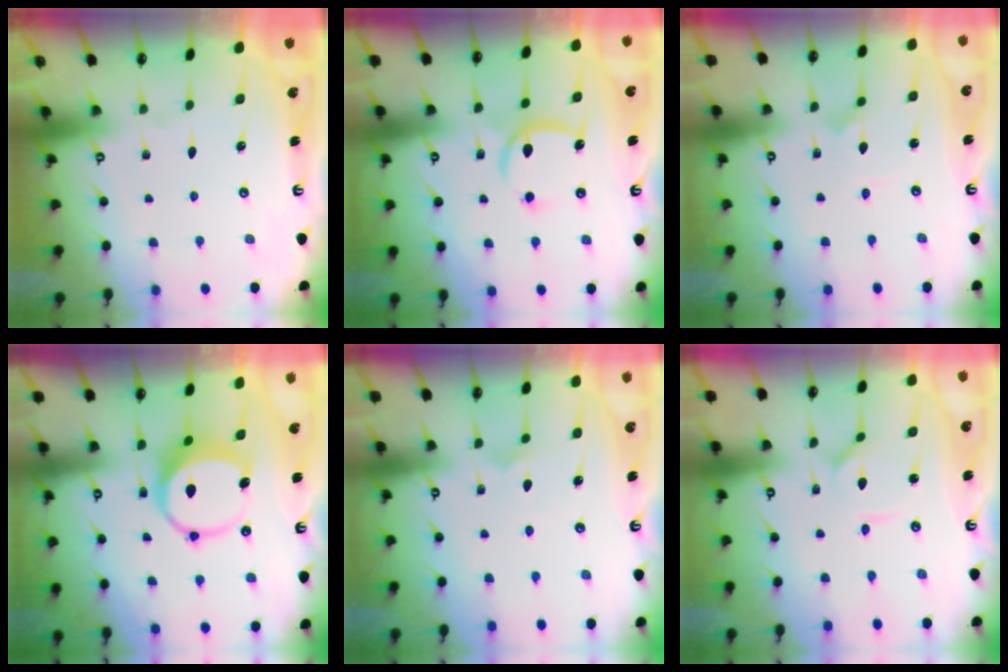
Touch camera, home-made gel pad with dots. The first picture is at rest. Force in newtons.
{"total": 9.0, "press": 9.0, "slide": 0.5}
{"total": 1.6, "press": 1.6, "slide": 0.1}
{"total": 9.2, "press": 9.1, "slide": 1.1}
{"total": 5.1, "press": 5.1, "slide": 0.3}
{"total": 1.5, "press": 1.4, "slide": 0.3}